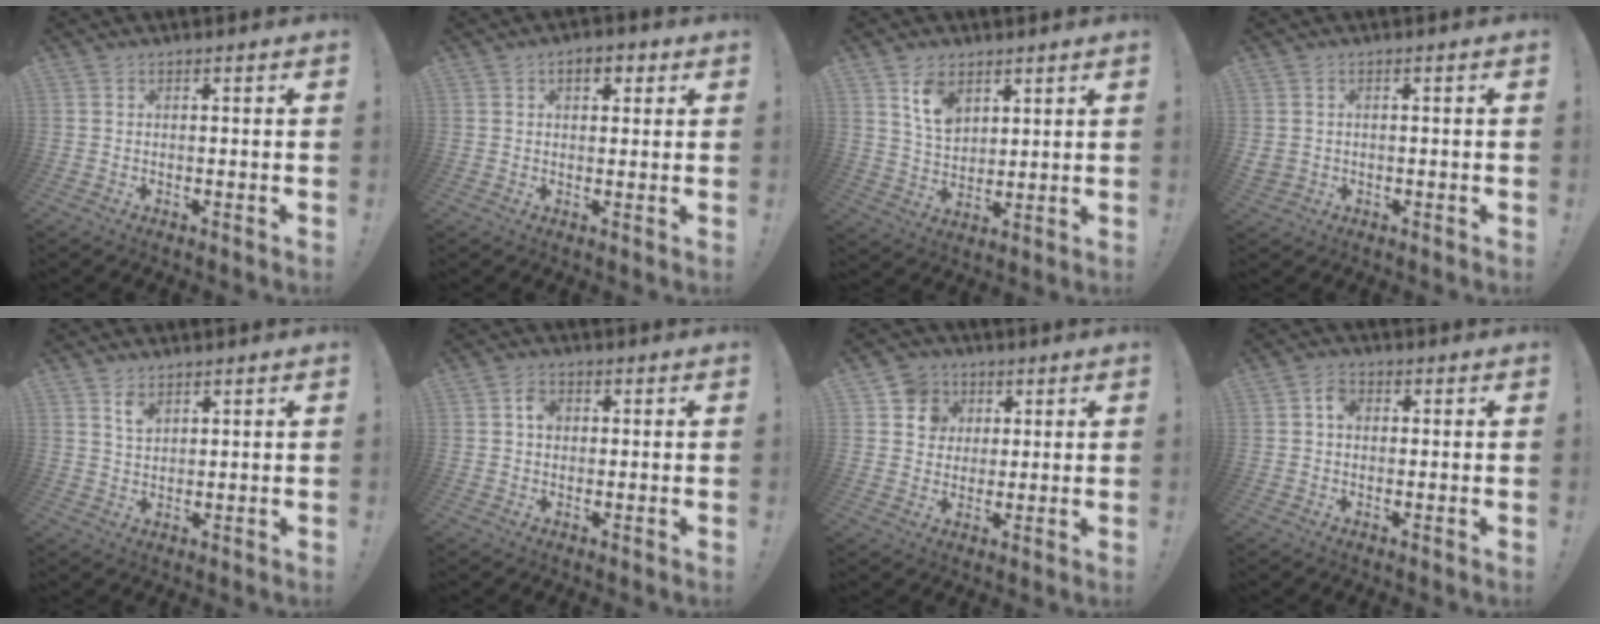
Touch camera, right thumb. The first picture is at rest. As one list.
[{"total": 4.2, "force": [1.6, 2.6, 2.9], "torque": [-0.036, 0.002, 0.024]}, {"total": 9.5, "force": [5.3, 6.4, 4.6], "torque": [-0.074, -0.021, 0.103]}, {"total": 2.1, "force": [0.1, 1.9, 0.7], "torque": [-0.019, -0.001, 0.001]}, {"total": 4.0, "force": [2.7, 2.2, 1.9], "torque": [-0.017, -0.021, 0.045]}, {"total": 3.7, "force": [0.5, 3.0, 2.1], "torque": [-0.024, 0.002, 0.004]}, {"total": 8.3, "force": [2.5, 7.8, 1.4], "torque": [-0.019, -0.012, 0.052]}, {"total": 3.6, "force": [0.4, 2.9, 2.2], "torque": [-0.034, 0.007, 0.004]}]